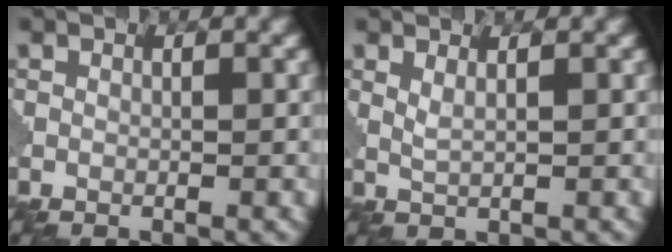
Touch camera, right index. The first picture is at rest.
{"total": 1.3, "force": [0.7, 0.3, 1.0], "torque": [-0.023, -0.003, 0.012]}